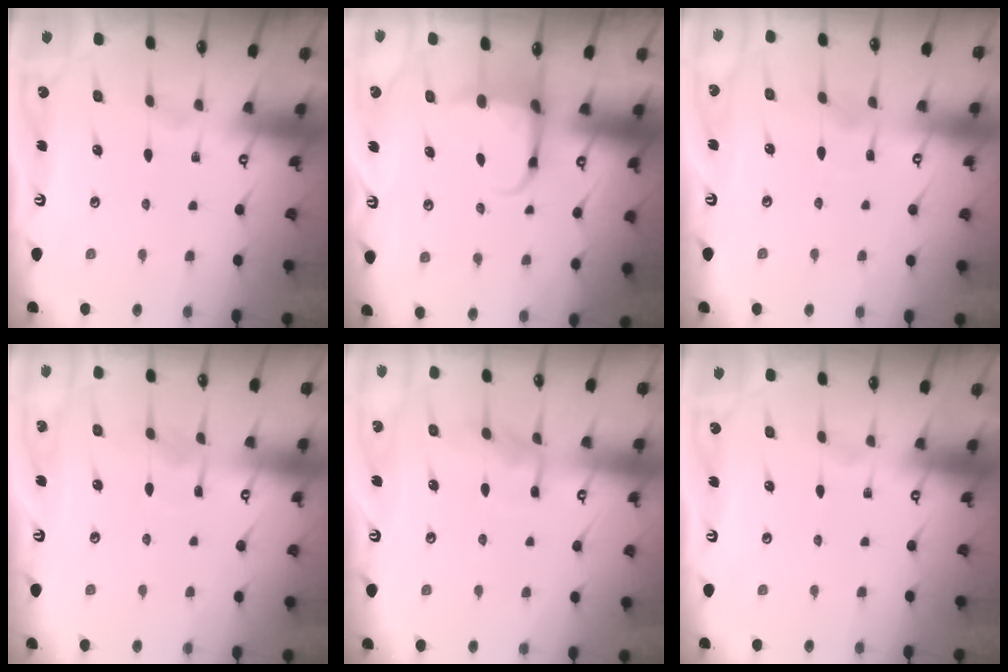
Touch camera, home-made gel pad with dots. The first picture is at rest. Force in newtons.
{"total": 5.0, "press": 4.9, "slide": 0.8}
{"total": 5.4, "press": 5.4, "slide": 0.5}
{"total": 5.4, "press": 5.4, "slide": 0.6}
{"total": 7.1, "press": 7.0, "slide": 0.6}
{"total": 0.0}